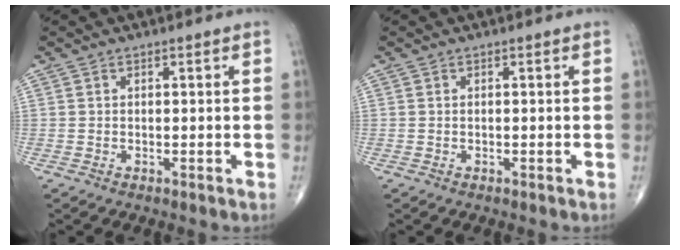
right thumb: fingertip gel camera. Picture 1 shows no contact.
{"total": 0.0}